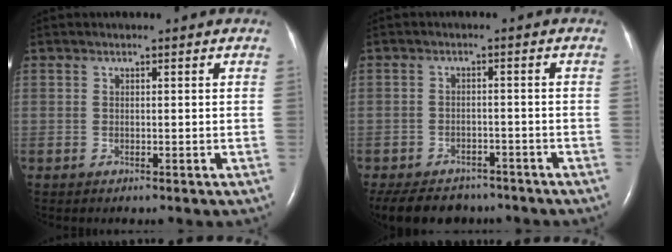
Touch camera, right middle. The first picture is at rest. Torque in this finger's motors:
{"motor_torque": [0.43, -0.42, 0.03, 0.01]}